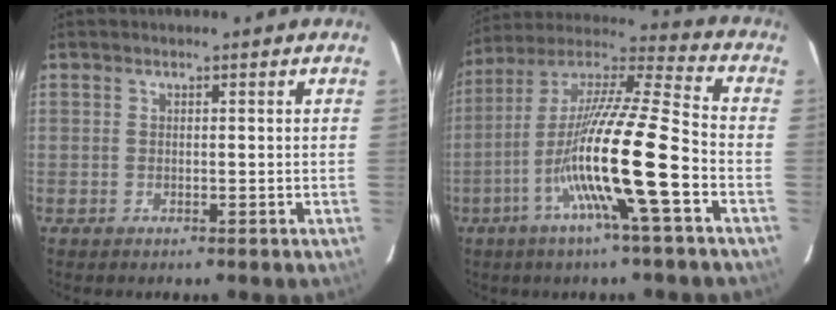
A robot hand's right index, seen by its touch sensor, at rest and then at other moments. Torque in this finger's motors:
{"motor_torque": [1.65, -0.49, 1.05, 0.21]}